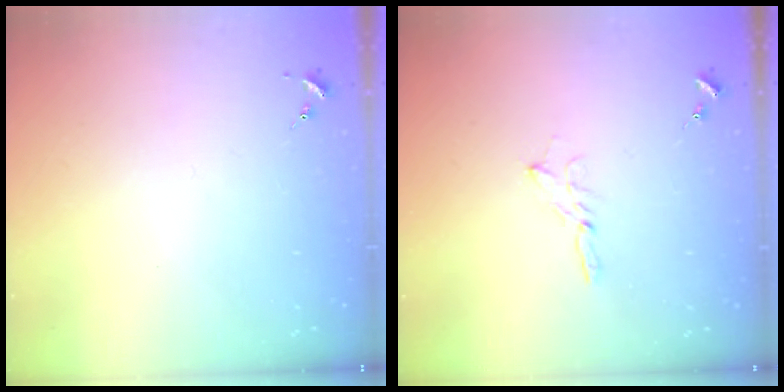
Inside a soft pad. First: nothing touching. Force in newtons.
{"total": 2.3, "press": 2.3, "slide": 0.2}